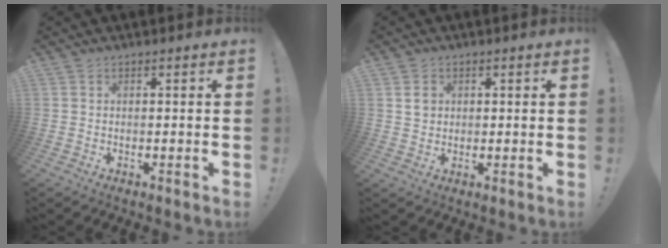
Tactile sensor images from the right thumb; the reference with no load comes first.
{"total": 3.3, "force": [1.2, 2.9, 1.1], "torque": [-0.002, -0.003, 0.018]}